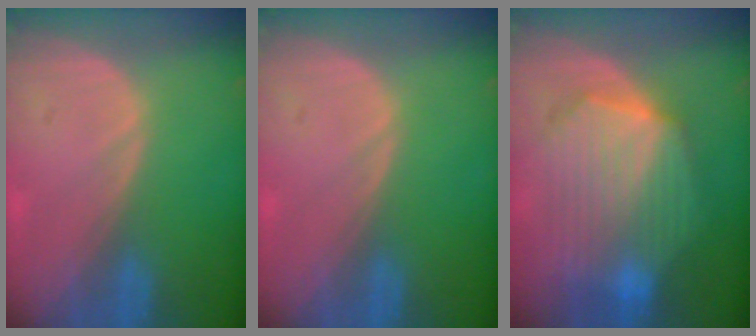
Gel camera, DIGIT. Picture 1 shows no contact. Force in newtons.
{"total": 0.0}
{"total": 10.7, "press": 10.7, "slide": 0.7}